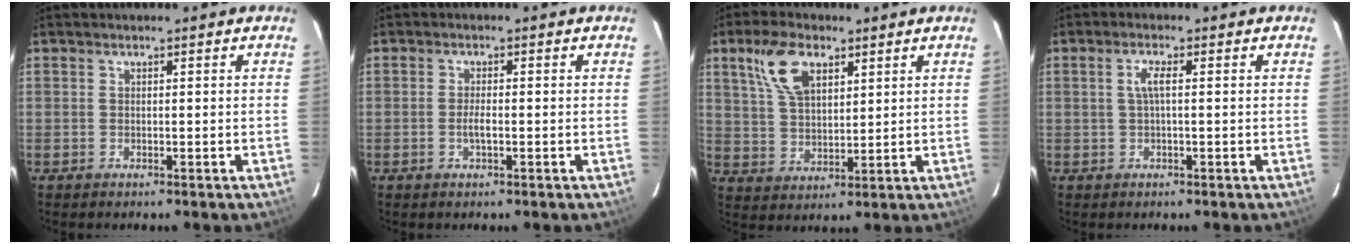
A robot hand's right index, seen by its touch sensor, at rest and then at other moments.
{"total": 2.1, "force": [-0.6, 0.5, 1.9], "torque": [-0.039, 0.002, -0.012]}
{"total": 9.8, "force": [5.0, 5.1, 6.8], "torque": [-0.135, 0.020, 0.100]}
{"total": 2.4, "force": [0.2, 0.3, 2.4], "torque": [-0.049, 0.004, 0.003]}